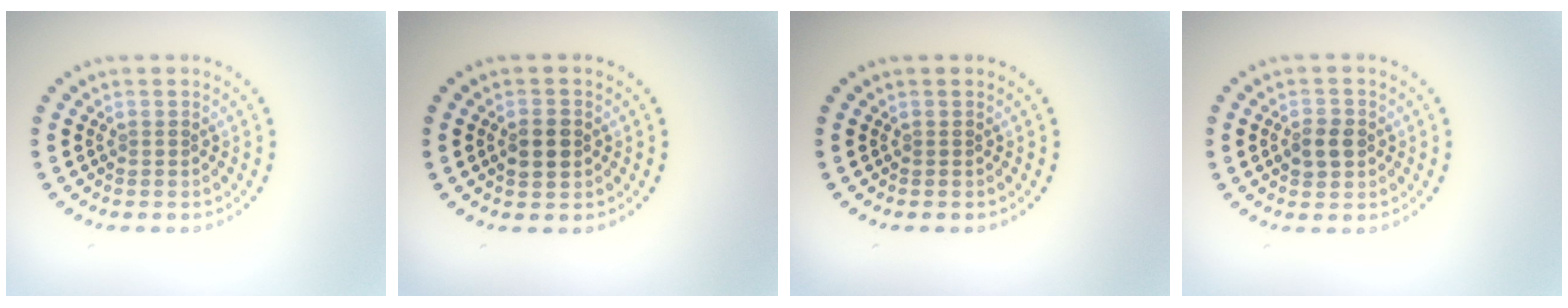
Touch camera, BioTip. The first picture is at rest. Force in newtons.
{"total": 2.3, "press": 2.3, "slide": 0.1}
{"total": 0.0}
{"total": 2.3, "press": 2.3, "slide": 0.4}